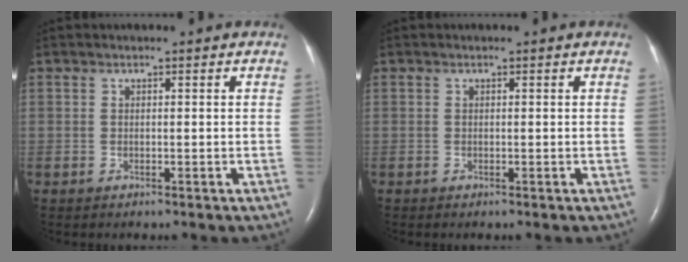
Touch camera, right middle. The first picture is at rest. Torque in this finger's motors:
{"motor_torque": [0.02, -0.03, 0.00, 0.00]}